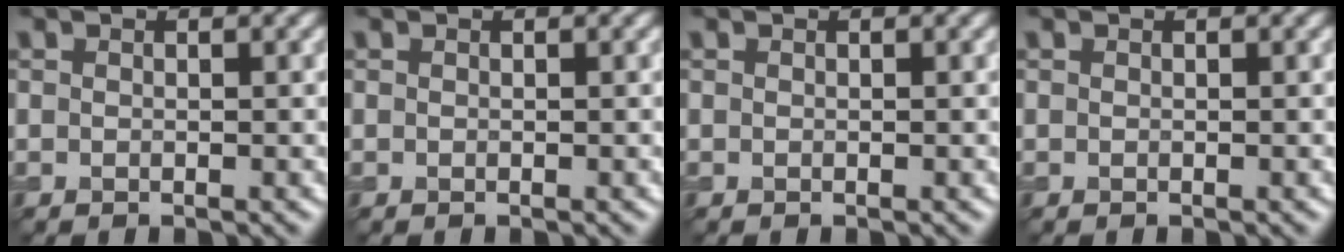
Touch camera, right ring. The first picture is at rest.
{"total": 0.0}
{"total": 0.0}
{"total": 0.0}